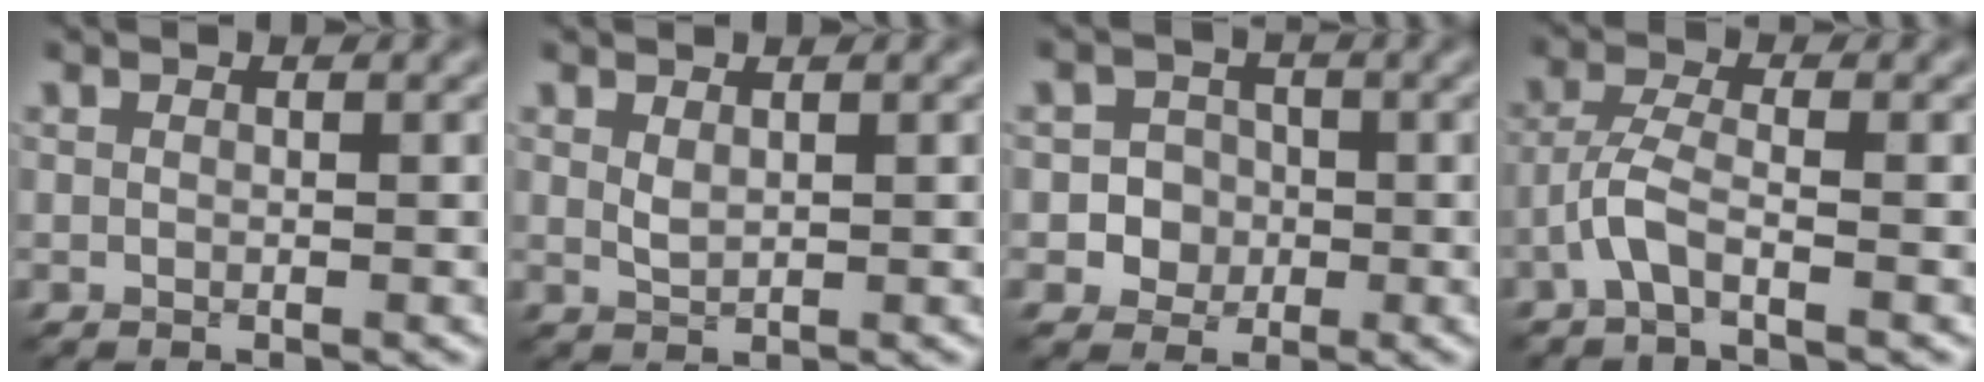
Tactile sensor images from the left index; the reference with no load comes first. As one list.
[{"total": 1.0, "force": [0.6, 0.3, 0.7], "torque": [-0.022, 0.000, 0.017]}, {"total": 3.4, "force": [-0.9, 3.2, 0.8], "torque": [0.010, 0.011, -0.034]}, {"total": 2.7, "force": [-1.7, 0.4, 2.1], "torque": [-0.052, 0.008, -0.045]}]